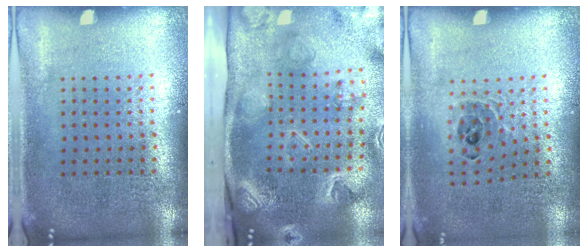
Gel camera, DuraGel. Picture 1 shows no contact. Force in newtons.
{"total": 3.4, "press": 3.1, "slide": 1.3}
{"total": 0.8, "press": 0.8, "slide": 0.1}